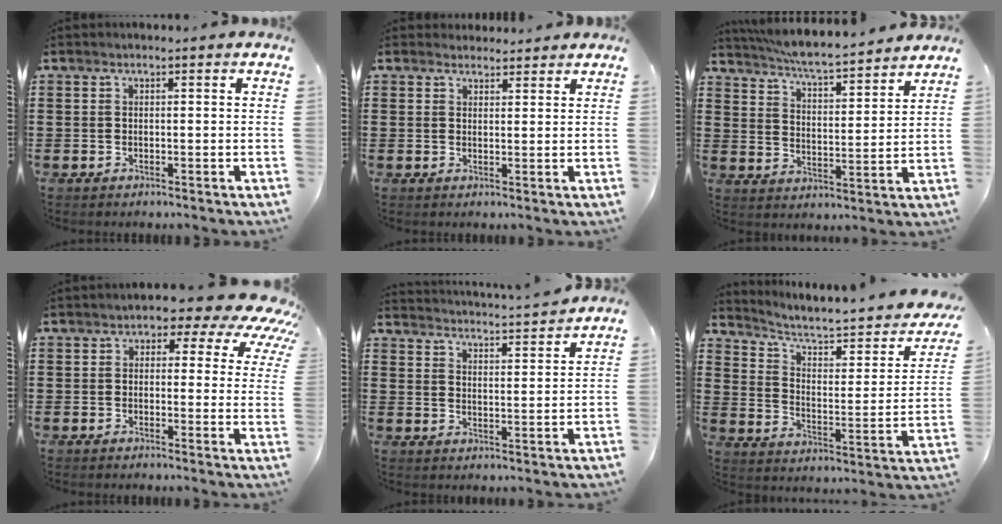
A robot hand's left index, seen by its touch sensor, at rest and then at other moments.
{"total": 2.2, "force": [2.0, 0.7, 0.0], "torque": [-0.005, 0.001, 0.040]}
{"total": 5.3, "force": [5.1, -0.2, 1.4], "torque": [-0.052, -0.040, 0.085]}
{"total": 4.4, "force": [2.8, 2.4, 2.4], "torque": [-0.041, -0.018, 0.038]}
{"total": 3.4, "force": [3.3, -0.9, 0.0], "torque": [-0.016, -0.029, 0.054]}
{"total": 4.8, "force": [3.5, 1.4, 2.9], "torque": [-0.078, -0.029, 0.052]}